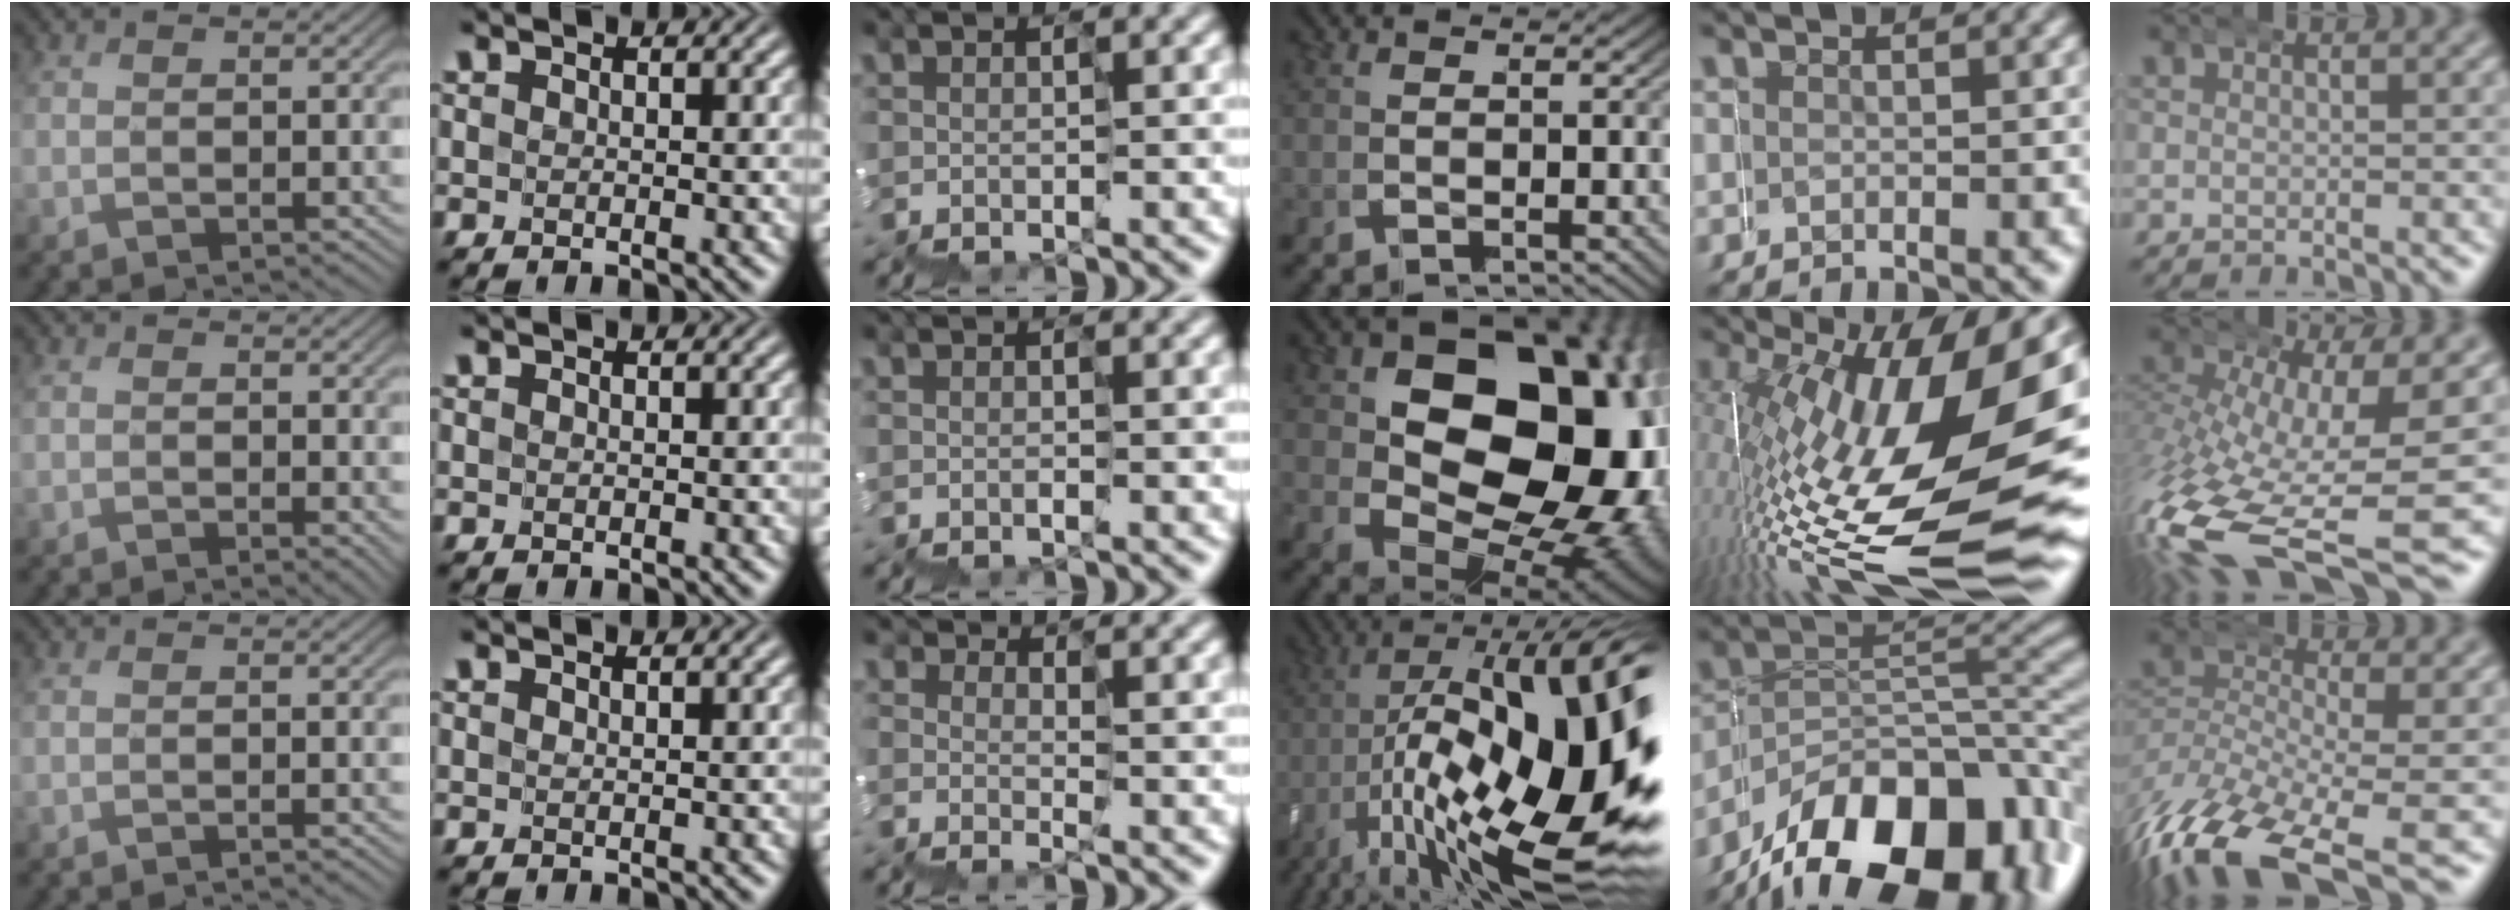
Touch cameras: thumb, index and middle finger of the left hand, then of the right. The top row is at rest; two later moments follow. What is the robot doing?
{"motion": "wrap", "object": "duck tape"}